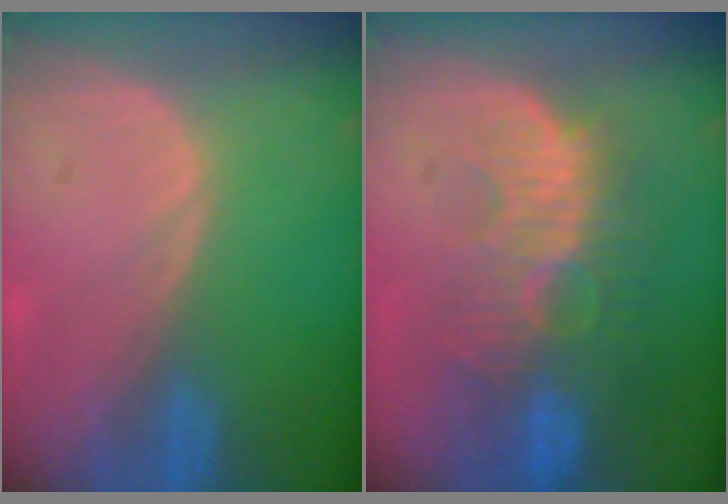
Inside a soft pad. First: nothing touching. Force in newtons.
{"total": 11.1, "press": 9.6, "slide": 5.6}